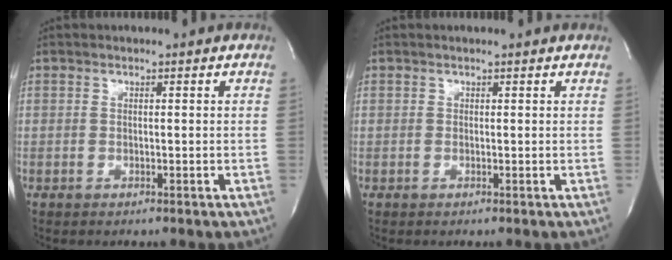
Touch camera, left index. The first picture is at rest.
{"total": 1.0, "force": [0.9, 0.0, 0.3], "torque": [-0.011, 0.003, 0.007]}